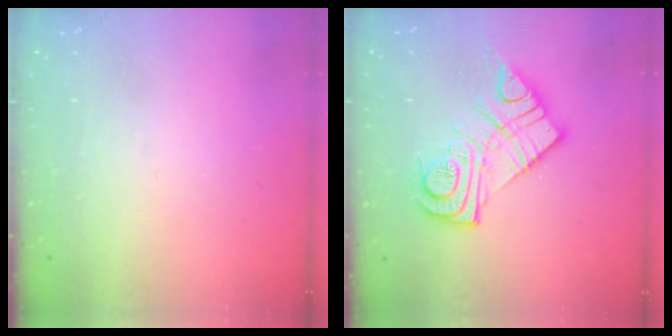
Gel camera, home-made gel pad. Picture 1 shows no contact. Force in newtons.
{"total": 14.7, "press": 14.7, "slide": 1.3}